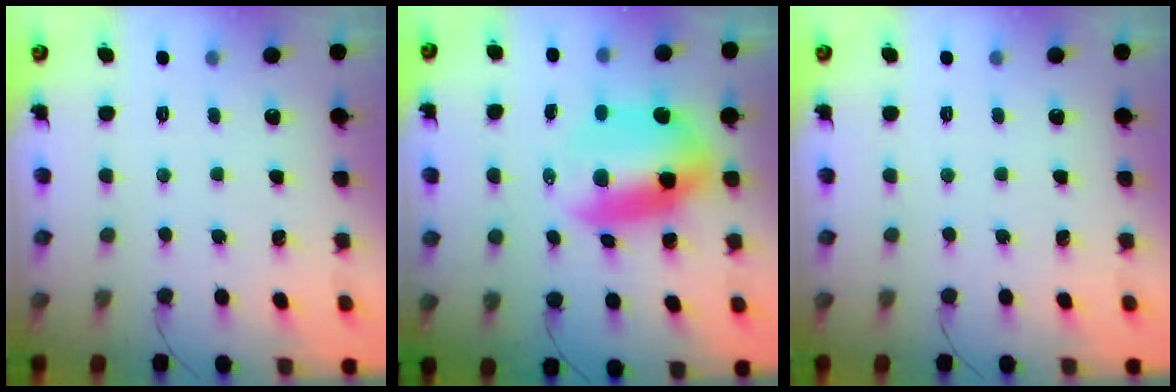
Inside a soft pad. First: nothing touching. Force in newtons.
{"total": 9.6, "press": 9.3, "slide": 2.3}
{"total": 0.0}